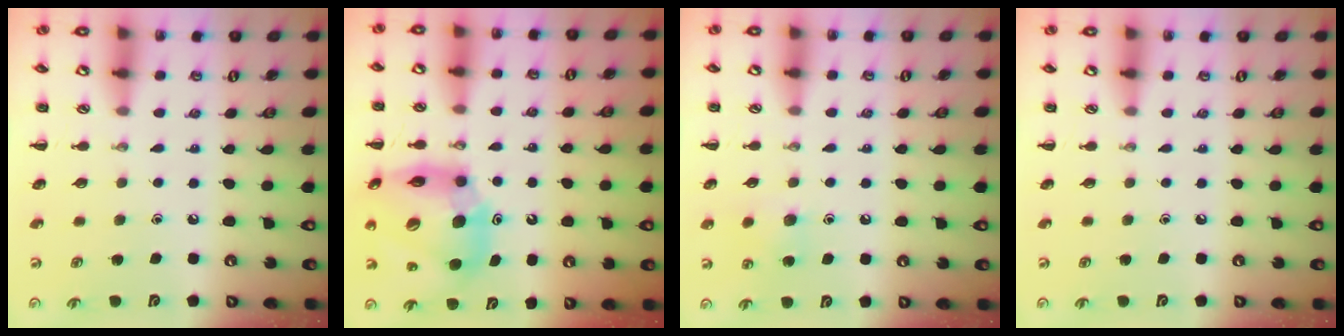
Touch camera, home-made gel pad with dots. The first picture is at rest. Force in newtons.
{"total": 17.5, "press": 16.7, "slide": 5.1}
{"total": 7.4, "press": 7.2, "slide": 1.9}
{"total": 0.0}